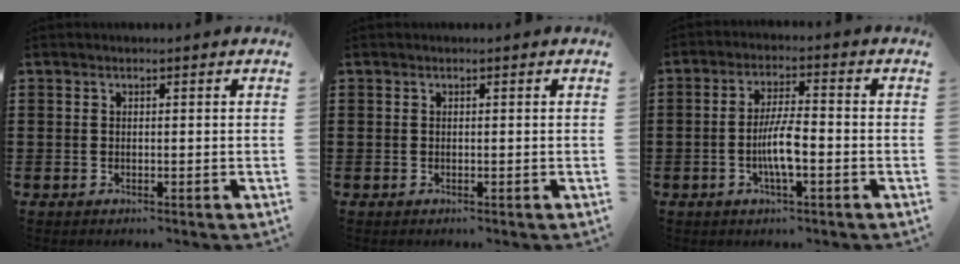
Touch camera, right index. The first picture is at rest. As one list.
[{"total": 0.0}, {"total": 6.0, "force": [-1.6, 1.4, 5.6], "torque": [-0.116, -0.001, -0.035]}]